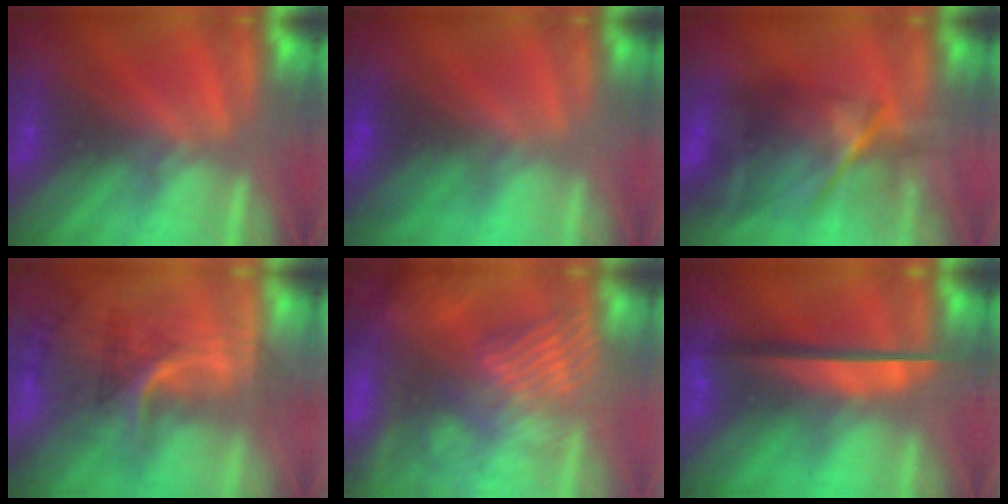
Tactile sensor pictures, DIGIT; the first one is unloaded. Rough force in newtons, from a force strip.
{"total": 2.8}
{"total": 6.9}
{"total": 2.9}
{"total": 9.5}
{"total": 7.9}